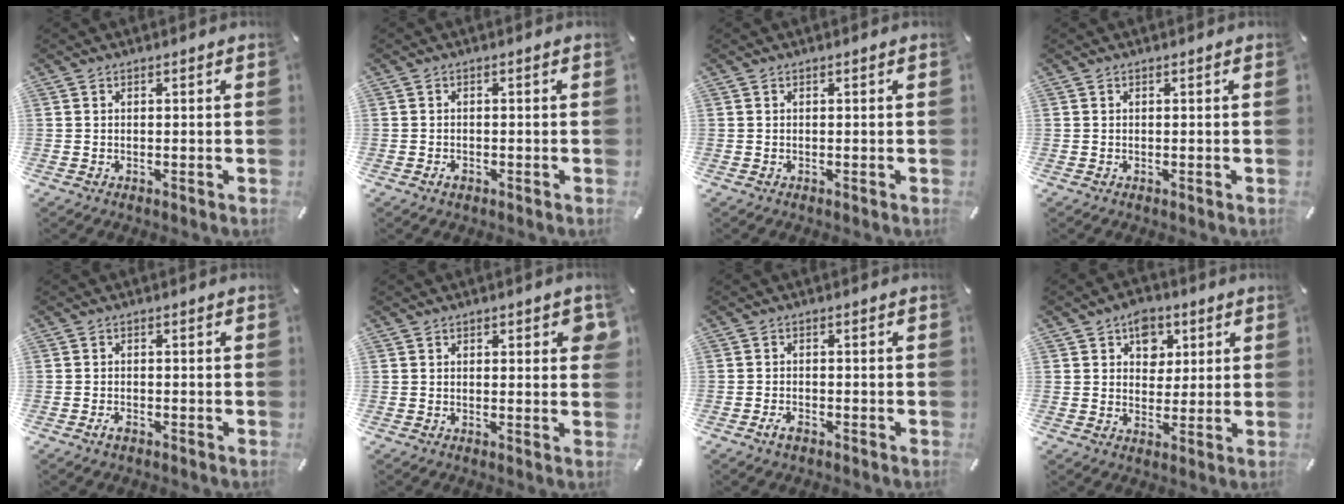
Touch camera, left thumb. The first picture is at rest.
{"total": 1.4, "force": [-0.8, 0.8, 0.8], "torque": [-0.016, 0.003, -0.016]}
{"total": 0.0}
{"total": 0.0}
{"total": 1.7, "force": [-1.1, 0.8, 1.0], "torque": [-0.020, 0.005, -0.020]}
{"total": 2.7, "force": [1.0, 1.4, 2.1], "torque": [-0.020, -0.004, 0.011]}
{"total": 2.4, "force": [-1.5, 1.2, 1.4], "torque": [-0.033, 0.003, -0.030]}
{"total": 7.2, "force": [3.2, 5.9, 2.8], "torque": [-0.026, -0.006, 0.051]}